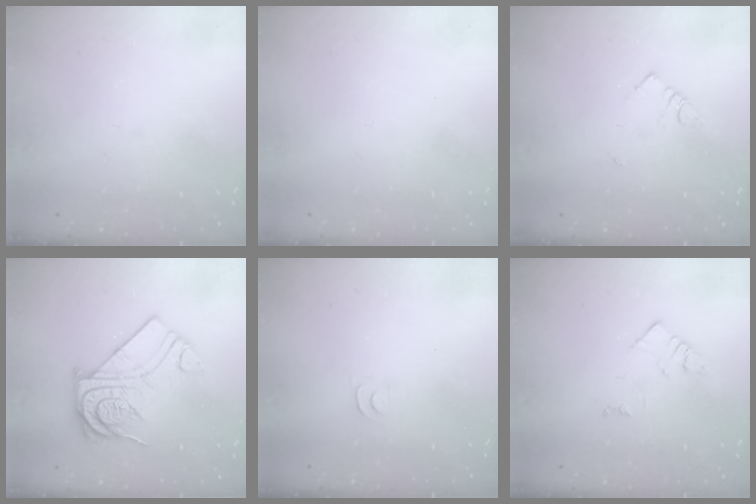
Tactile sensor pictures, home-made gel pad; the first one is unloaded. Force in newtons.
{"total": 1.7, "press": 1.6, "slide": 0.1}
{"total": 3.2, "press": 3.1, "slide": 0.5}
{"total": 14.3, "press": 14.3, "slide": 1.3}
{"total": 3.9, "press": 3.9, "slide": 0.3}
{"total": 3.3, "press": 3.3, "slide": 0.4}